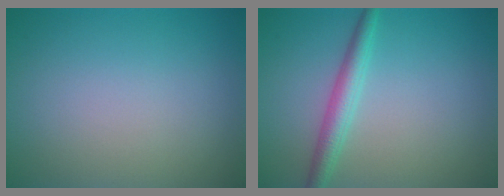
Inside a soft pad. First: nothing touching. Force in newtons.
{"total": 2.7, "press": 2.7, "slide": 0.1}